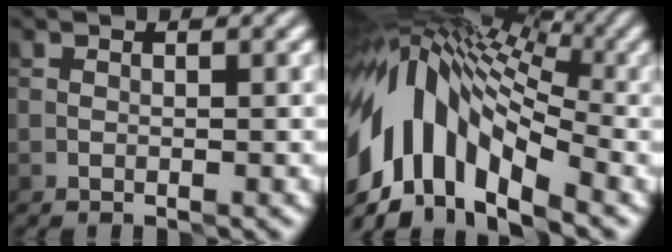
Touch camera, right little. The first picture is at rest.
{"total": 13.1, "force": [-2.4, 7.0, 10.9], "torque": [-0.203, 0.024, -0.042]}